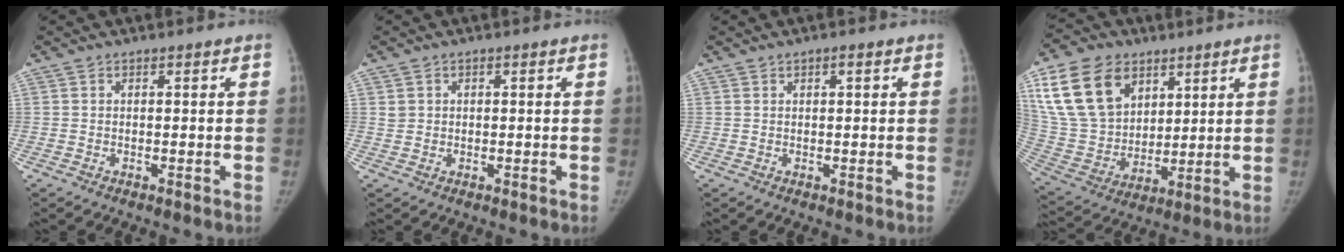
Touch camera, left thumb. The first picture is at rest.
{"total": 1.3, "force": [0.4, 1.2, 0.3], "torque": [0.003, 0.000, 0.007]}
{"total": 1.1, "force": [0.6, 0.3, 0.9], "torque": [-0.011, 0.001, 0.008]}
{"total": 20.2, "force": [9.5, 13.9, 11.0], "torque": [-0.198, -0.022, 0.188]}